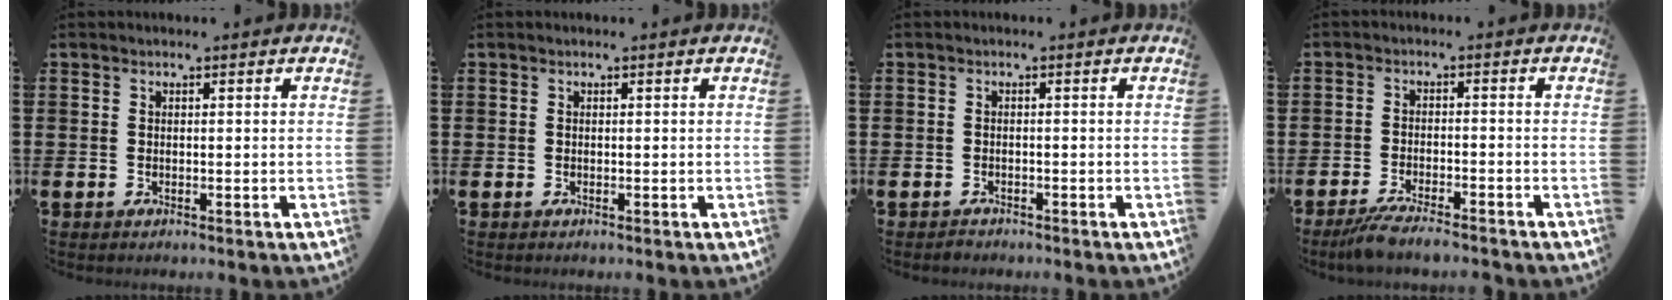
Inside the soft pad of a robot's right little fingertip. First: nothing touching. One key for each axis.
{"total": 0.0}
{"total": 0.6, "fx": -0.6, "fy": 0.2, "fz": 0.0, "tx": -0.002, "ty": -0.001, "tz": -0.012}
{"total": 3.6, "fx": -3.1, "fy": 0.0, "fz": 1.8, "tx": -0.035, "ty": -0.006, "tz": -0.060}